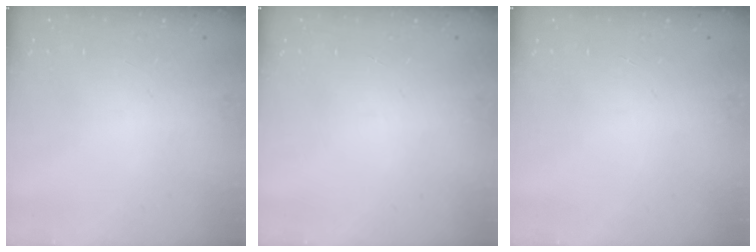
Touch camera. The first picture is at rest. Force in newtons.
{"total": 0.0}
{"total": 0.0}